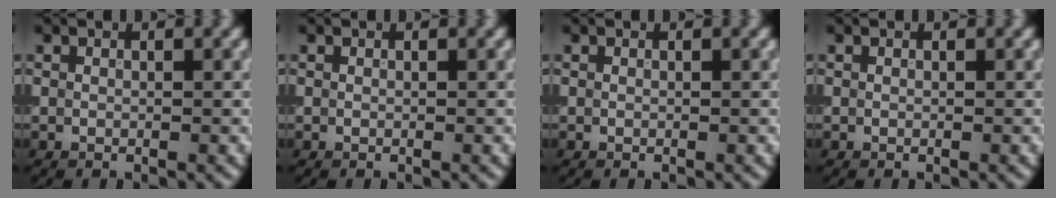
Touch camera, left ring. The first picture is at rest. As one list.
[{"total": 0.0}, {"total": 0.0}, {"total": 0.0}]